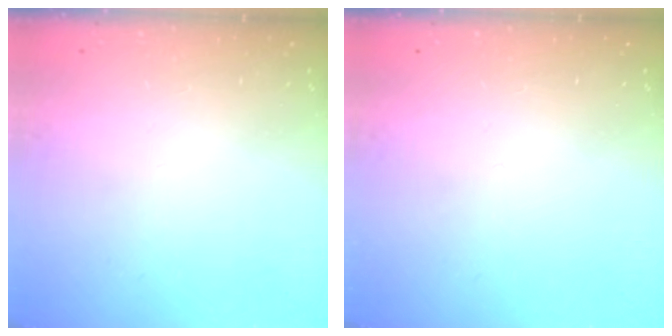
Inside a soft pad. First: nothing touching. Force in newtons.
{"total": 0.0}